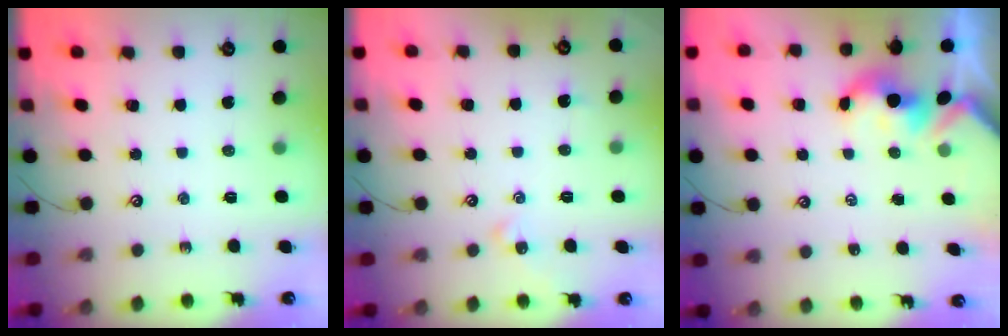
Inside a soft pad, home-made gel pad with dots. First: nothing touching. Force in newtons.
{"total": 1.8, "press": 1.7, "slide": 0.6}
{"total": 1.9, "press": 1.9, "slide": 0.2}